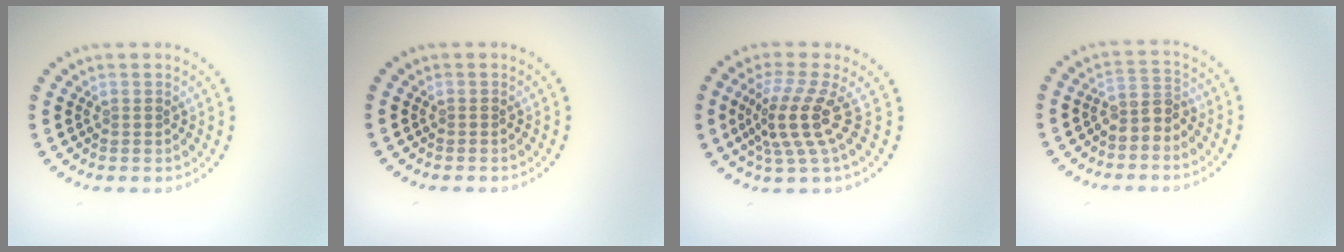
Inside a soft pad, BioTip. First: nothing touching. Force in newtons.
{"total": 0.0}
{"total": 4.1, "press": 2.8, "slide": 3.1}
{"total": 2.4, "press": 1.9, "slide": 1.5}